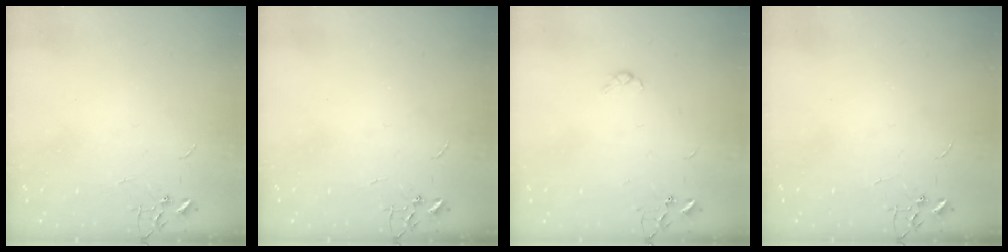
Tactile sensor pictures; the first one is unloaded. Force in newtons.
{"total": 0.0}
{"total": 4.3, "press": 4.3, "slide": 0.7}
{"total": 0.0}